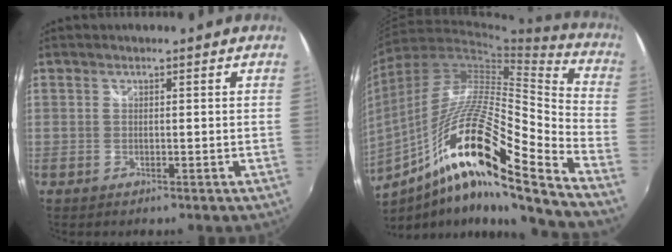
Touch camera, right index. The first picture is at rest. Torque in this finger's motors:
{"motor_torque": [0.65, -0.27, 0.51, 0.21]}